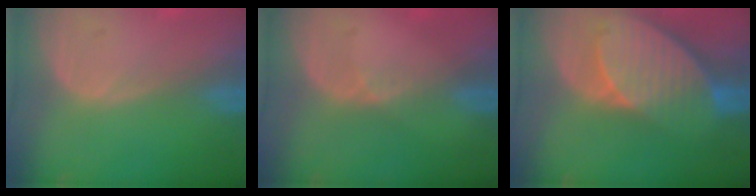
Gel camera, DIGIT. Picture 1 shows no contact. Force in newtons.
{"total": 1.8, "press": 1.2, "slide": 1.3}
{"total": 10.2, "press": 8.9, "slide": 5.0}